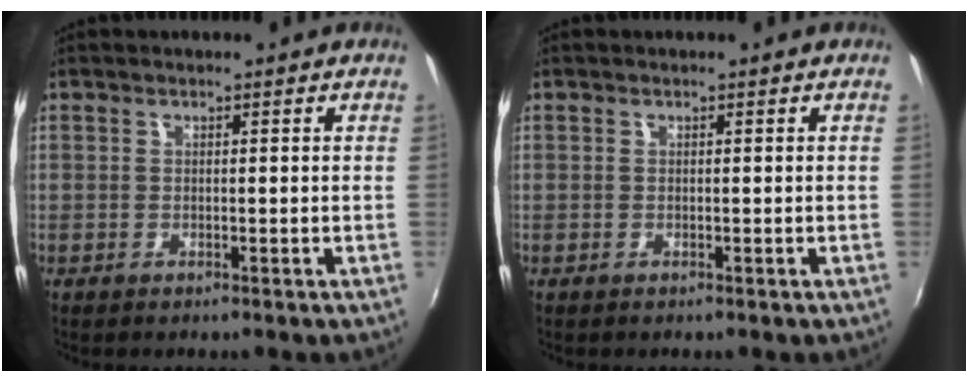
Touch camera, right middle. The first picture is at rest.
{"total": 0.0}